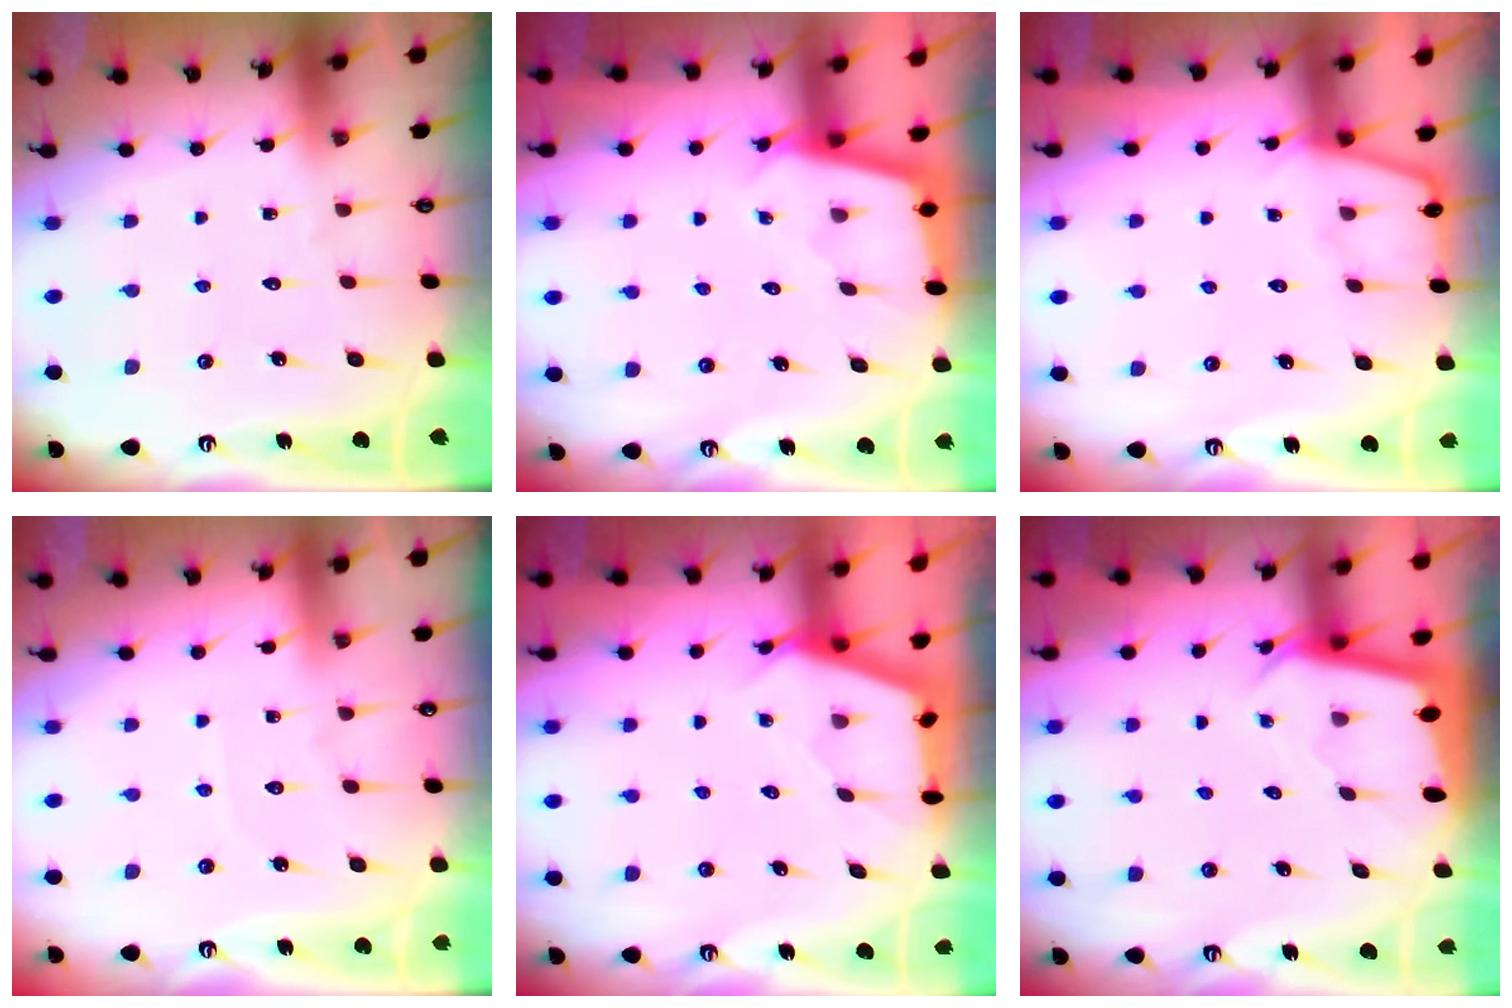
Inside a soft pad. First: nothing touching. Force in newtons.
{"total": 2.4, "press": 2.4, "slide": 0.2}
{"total": 4.1, "press": 4.1, "slide": 0.5}
{"total": 2.0, "press": 2.0, "slide": 0.3}
{"total": 2.9, "press": 2.8, "slide": 0.4}
{"total": 2.1, "press": 2.1, "slide": 0.1}